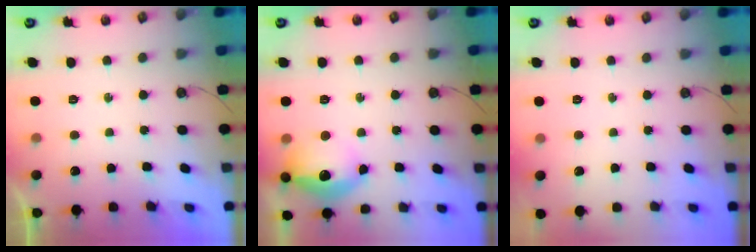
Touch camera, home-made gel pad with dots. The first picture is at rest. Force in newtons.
{"total": 14.9, "press": 14.8, "slide": 1.1}
{"total": 0.0}